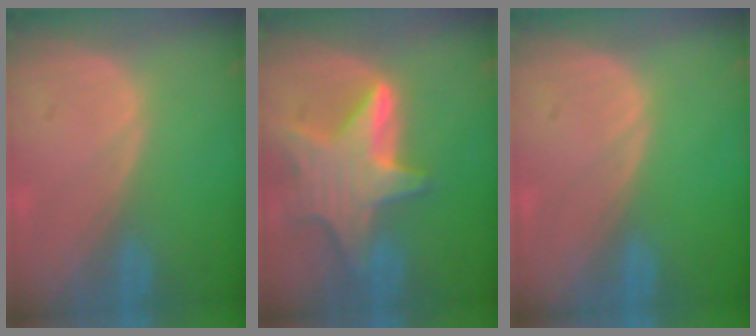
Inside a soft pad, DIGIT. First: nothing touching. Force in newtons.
{"total": 9.0, "press": 9.0, "slide": 0.6}
{"total": 0.0}